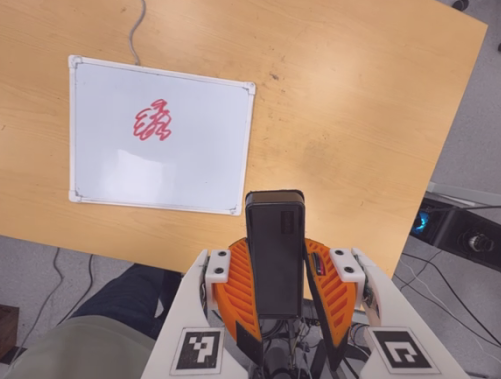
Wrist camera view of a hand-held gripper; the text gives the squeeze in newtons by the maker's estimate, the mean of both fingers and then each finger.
{"total": 8.0, "left": 7.3, "right": 8.7}